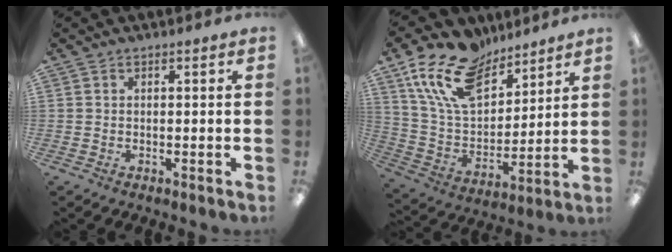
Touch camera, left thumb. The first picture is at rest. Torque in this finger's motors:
{"motor_torque": [0.76, 0.75, 1.36, -1.41, 0.18]}